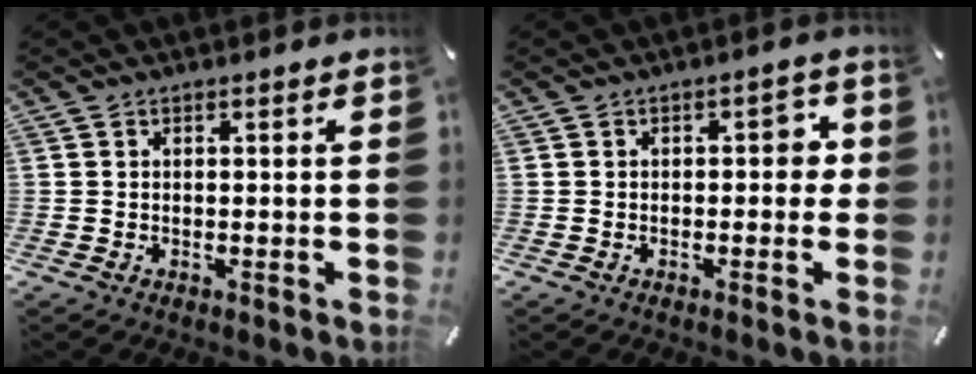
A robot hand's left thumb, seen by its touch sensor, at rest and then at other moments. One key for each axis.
{"total": 3.2, "fx": -0.4, "fy": 2.0, "fz": 2.5, "tx": -0.026, "ty": 0.004, "tz": -0.017}